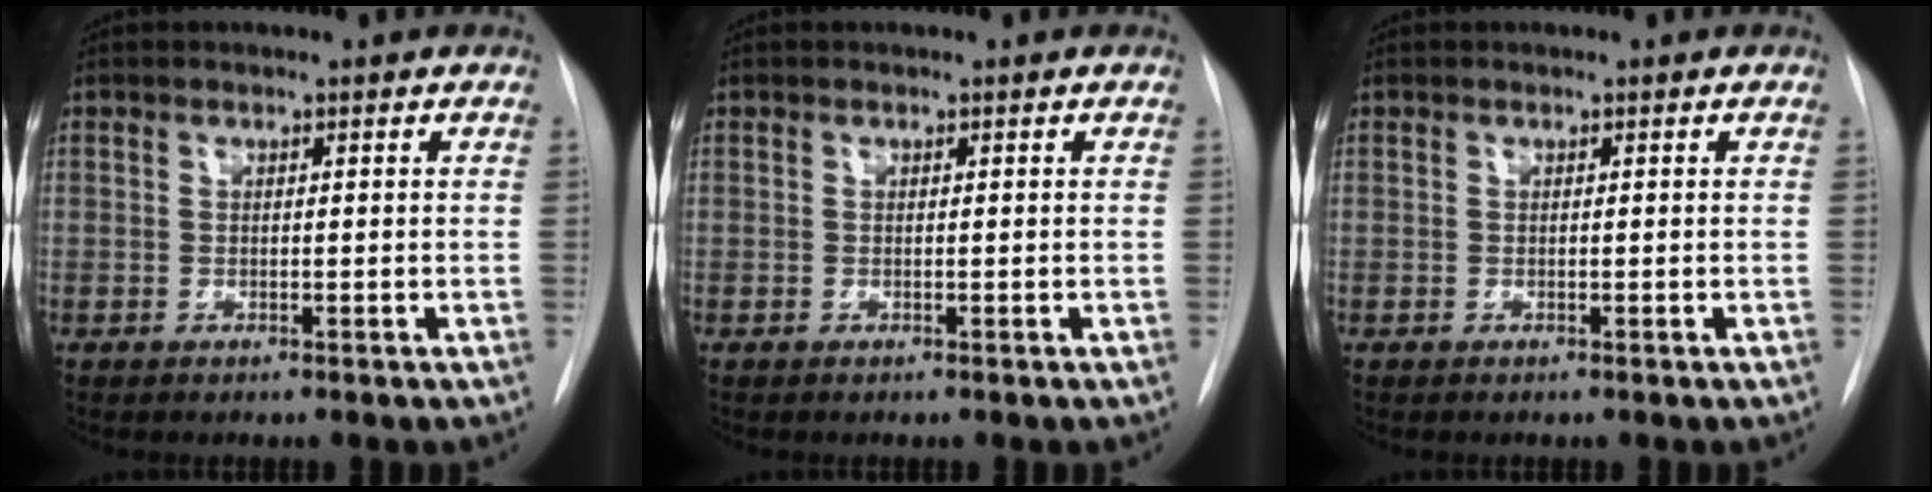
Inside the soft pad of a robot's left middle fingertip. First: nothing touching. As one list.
[{"total": 0.0}, {"total": 0.0}]